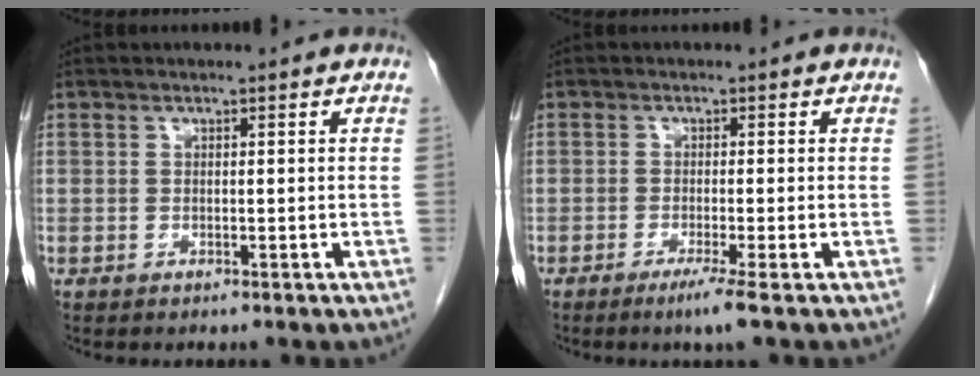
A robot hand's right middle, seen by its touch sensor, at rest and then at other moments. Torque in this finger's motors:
{"motor_torque": [0.53, -0.22, 0.18, 0.04]}